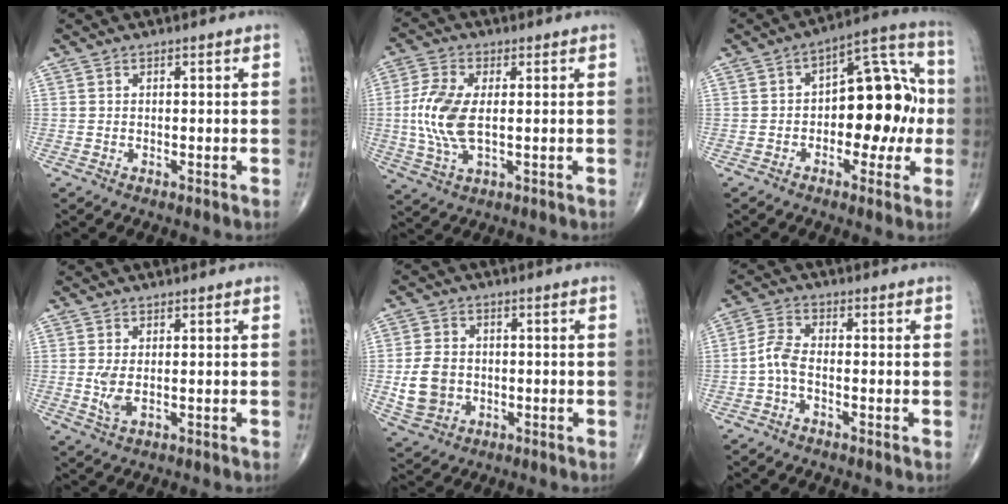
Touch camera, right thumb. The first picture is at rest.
{"total": 10.1, "force": [0.2, 4.9, 8.8], "torque": [-0.202, 0.000, 0.006]}
{"total": 14.9, "force": [-1.2, 8.4, 12.2], "torque": [-0.117, 0.045, -0.024]}
{"total": 3.0, "force": [0.0, 1.3, 2.7], "torque": [-0.065, -0.009, 0.006]}
{"total": 7.9, "force": [-1.0, 6.4, 4.6], "torque": [-0.078, 0.007, -0.012]}
{"total": 4.0, "force": [-1.4, 1.8, 3.3], "torque": [-0.073, 0.017, -0.035]}